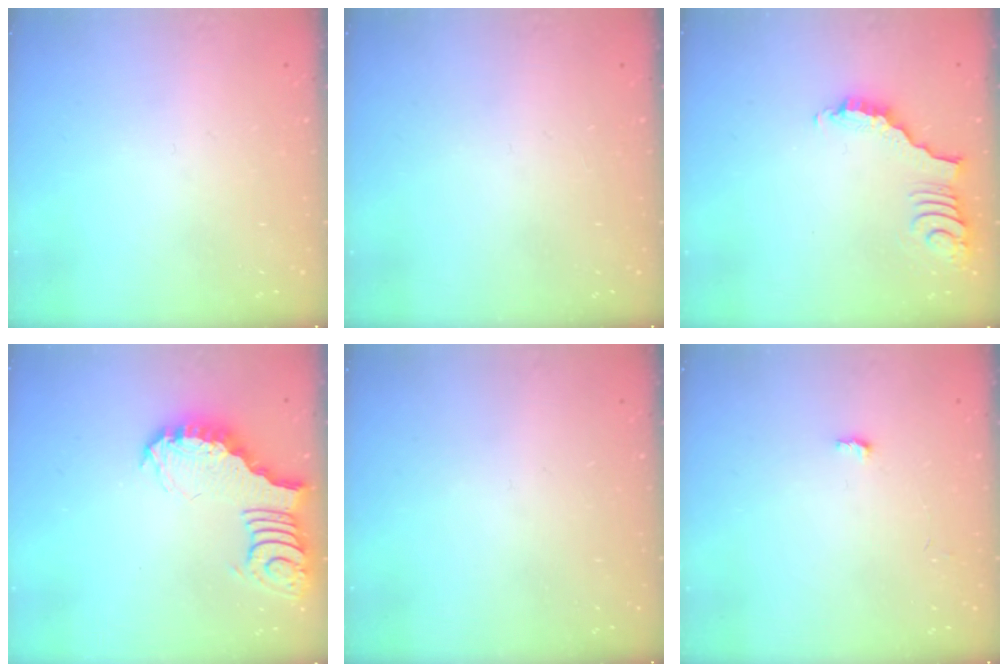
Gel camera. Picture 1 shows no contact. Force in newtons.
{"total": 0.0}
{"total": 2.5, "press": 2.5, "slide": 0.3}
{"total": 4.9, "press": 4.8, "slide": 1.1}
{"total": 0.0}
{"total": 3.2, "press": 3.2, "slide": 0.3}